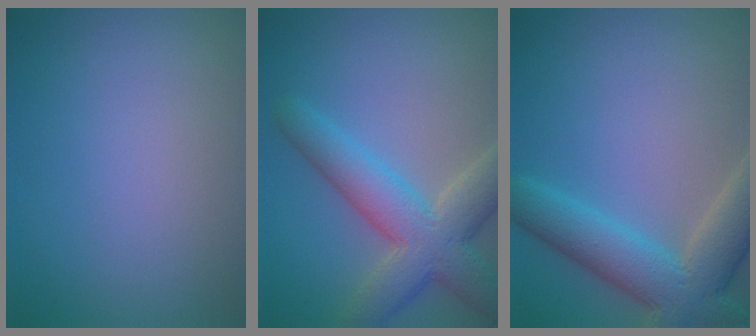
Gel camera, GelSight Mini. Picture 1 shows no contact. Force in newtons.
{"total": 6.9, "press": 6.9, "slide": 0.4}
{"total": 7.0, "press": 7.0, "slide": 0.4}